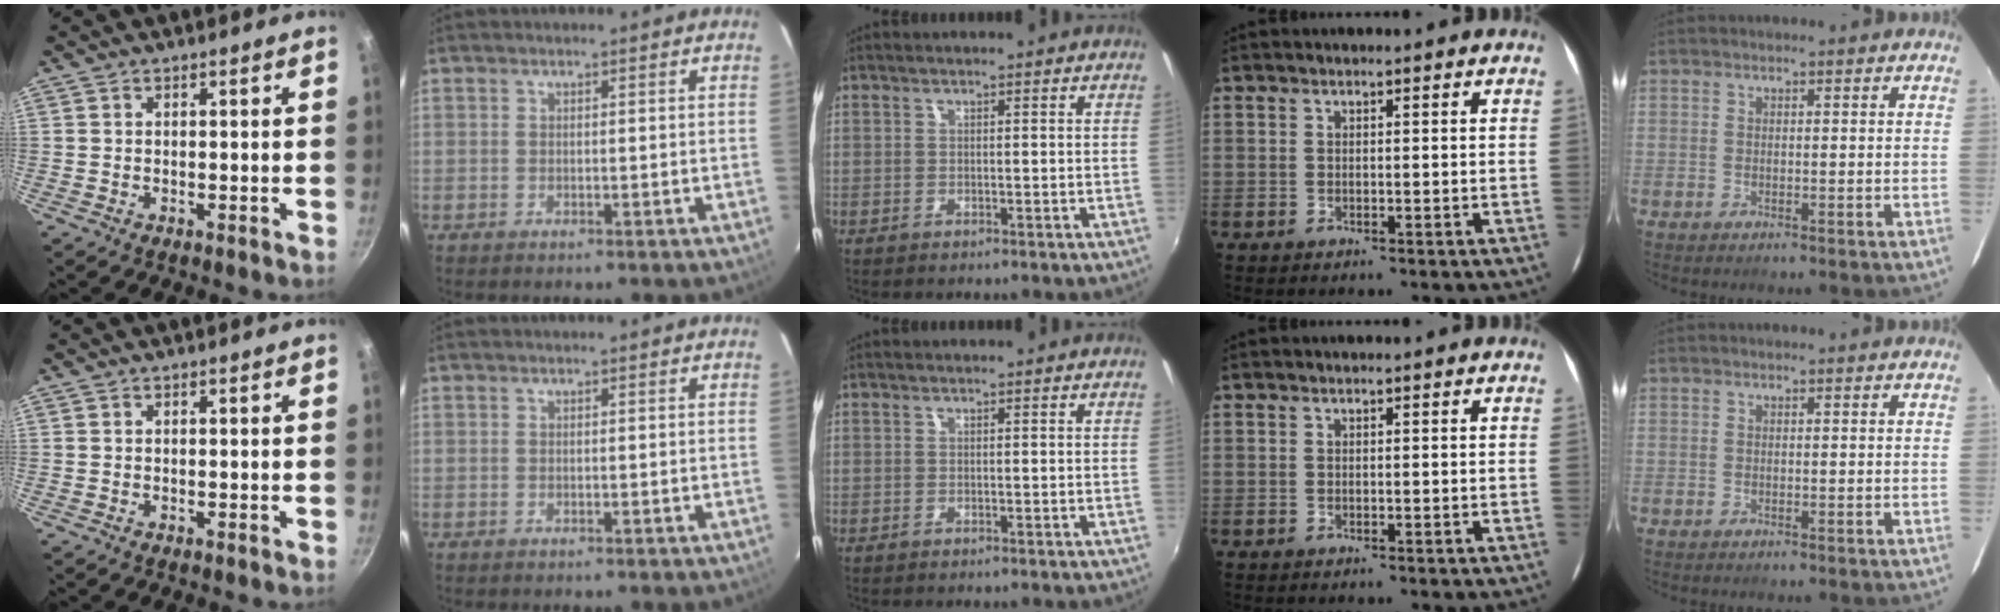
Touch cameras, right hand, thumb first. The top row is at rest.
{}